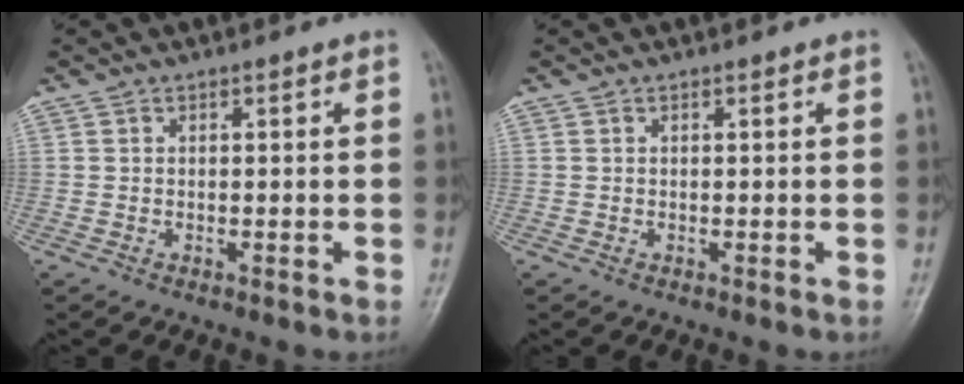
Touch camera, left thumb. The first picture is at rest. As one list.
[{"total": 0.0}]